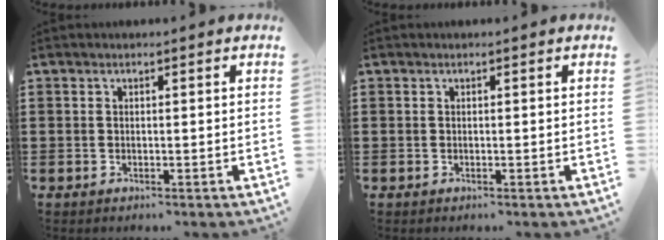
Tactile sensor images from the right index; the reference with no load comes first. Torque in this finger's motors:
{"motor_torque": [0.00, 0.01, 0.00, 0.00]}